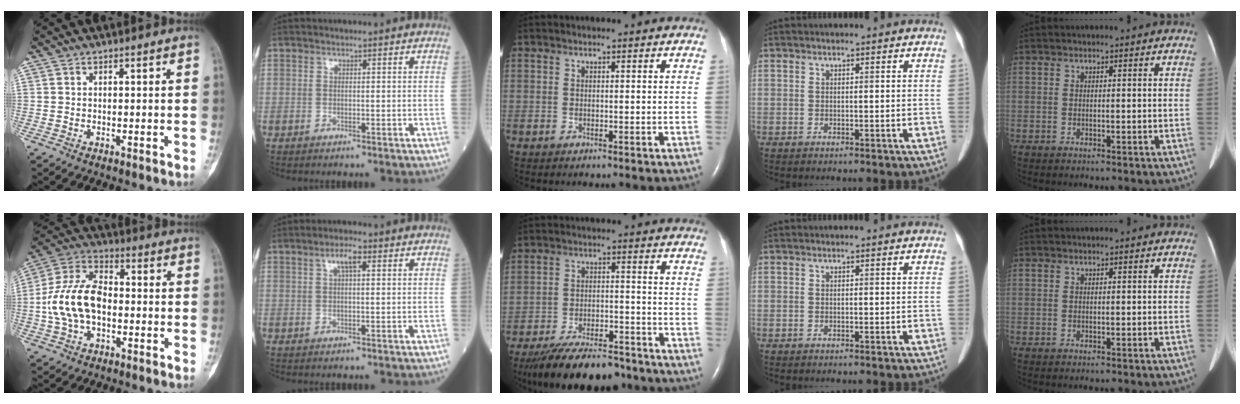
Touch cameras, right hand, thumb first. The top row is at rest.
{"thumb": {"total": 14.1, "force": [-1.4, 8.9, 10.8], "torque": [-0.209, 0.036, -0.030]}, "index": {"total": 2.9, "force": [1.1, 0.7, 2.6], "torque": [-0.053, 0.008, 0.020]}, "middle": {"total": 15.6, "force": [-13.0, 4.5, 7.2], "torque": [-0.127, -0.008, -0.202]}}